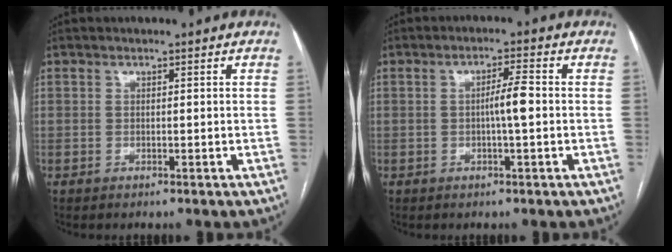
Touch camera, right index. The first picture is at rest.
{"total": 3.7, "force": [-0.3, 0.0, 3.7], "torque": [-0.064, 0.003, -0.006]}